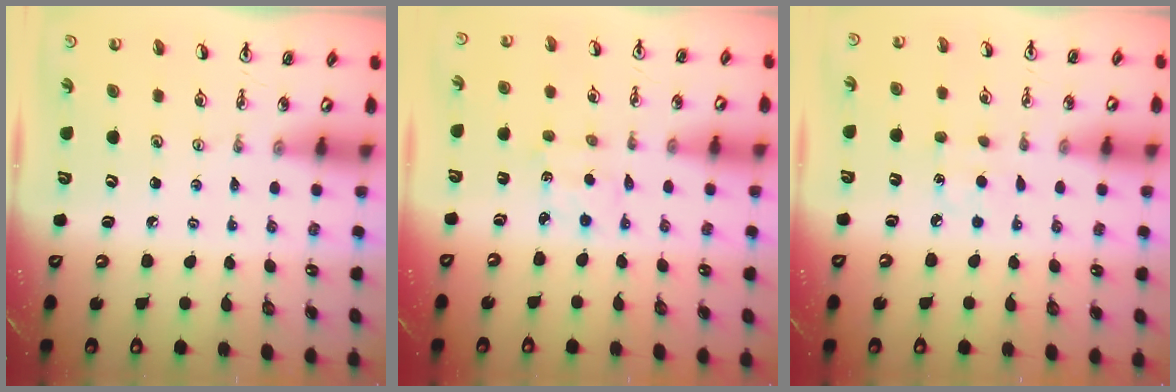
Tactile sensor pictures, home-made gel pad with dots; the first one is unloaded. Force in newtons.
{"total": 2.5, "press": 2.4, "slide": 0.6}
{"total": 4.7, "press": 4.6, "slide": 0.5}